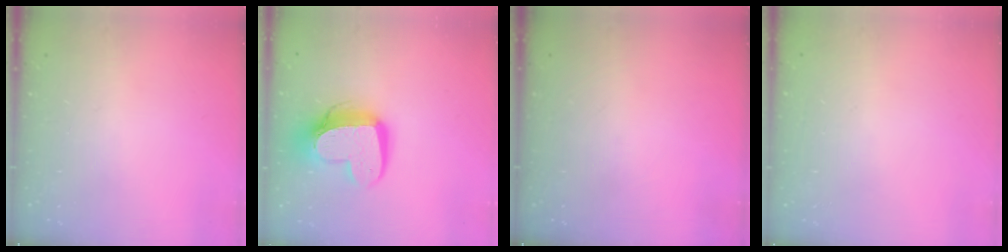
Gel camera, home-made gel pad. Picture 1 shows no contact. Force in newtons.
{"total": 14.9, "press": 14.9, "slide": 1.1}
{"total": 0.0}
{"total": 0.0}